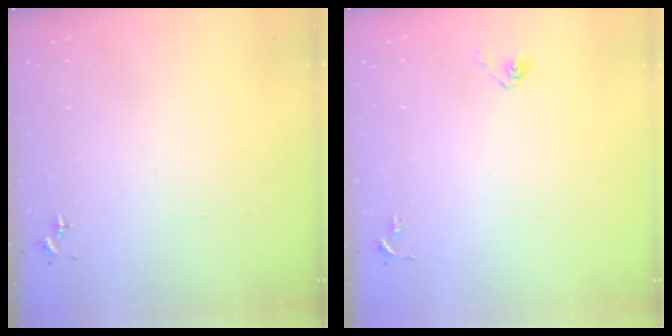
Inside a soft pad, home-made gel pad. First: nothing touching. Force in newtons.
{"total": 3.5, "press": 3.2, "slide": 1.5}